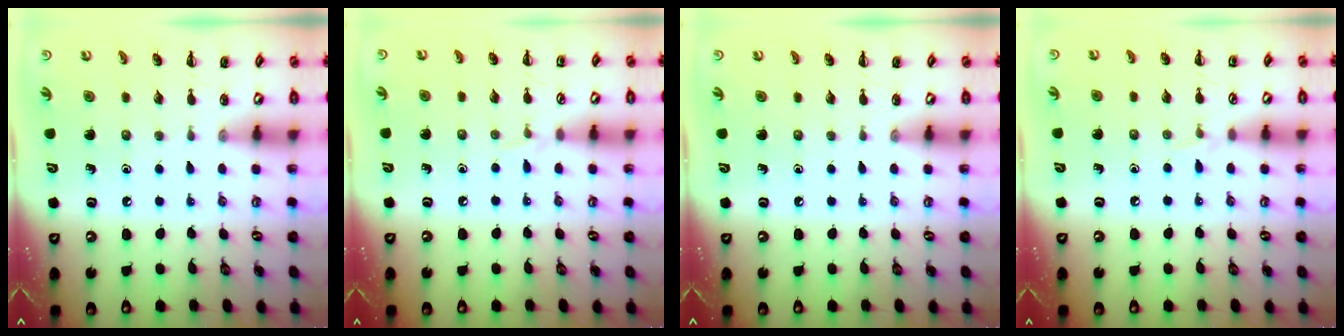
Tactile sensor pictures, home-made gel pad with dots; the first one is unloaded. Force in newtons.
{"total": 3.8, "press": 3.5, "slide": 1.4}
{"total": 0.0}
{"total": 3.8, "press": 3.5, "slide": 1.4}